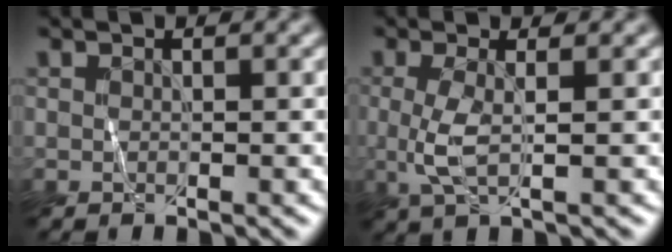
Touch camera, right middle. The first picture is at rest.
{"total": 2.4, "force": [0.0, 0.6, 2.3], "torque": [-0.060, -0.001, 0.001]}